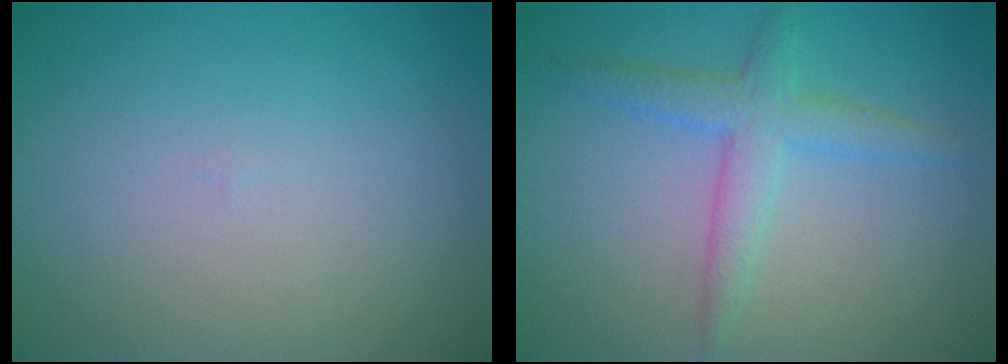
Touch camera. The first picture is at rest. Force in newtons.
{"total": 3.0, "press": 3.0, "slide": 0.0}